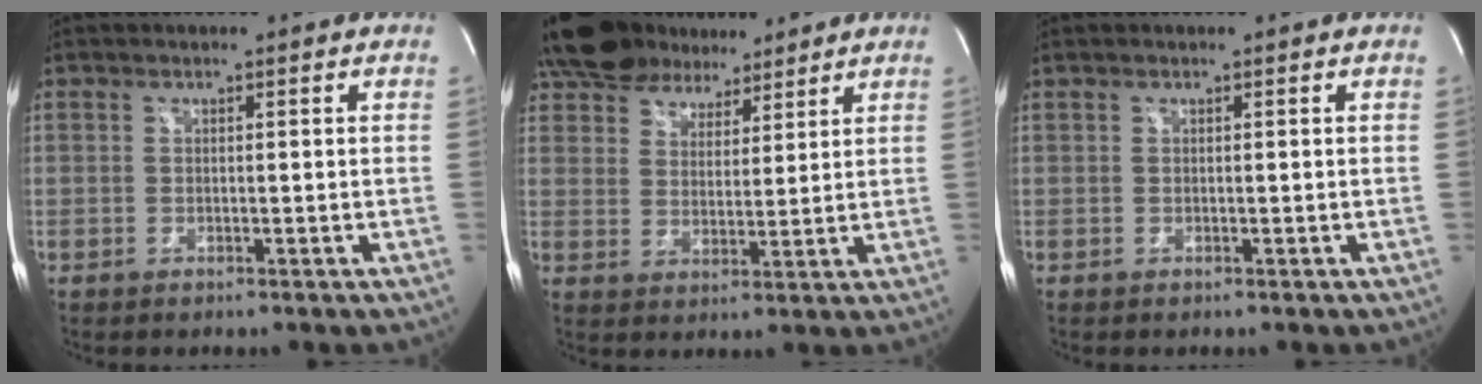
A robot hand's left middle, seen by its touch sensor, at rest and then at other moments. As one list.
[{"total": 12.4, "force": [10.4, 5.5, 4.0], "torque": [-0.071, 0.026, 0.175]}, {"total": 0.0}]